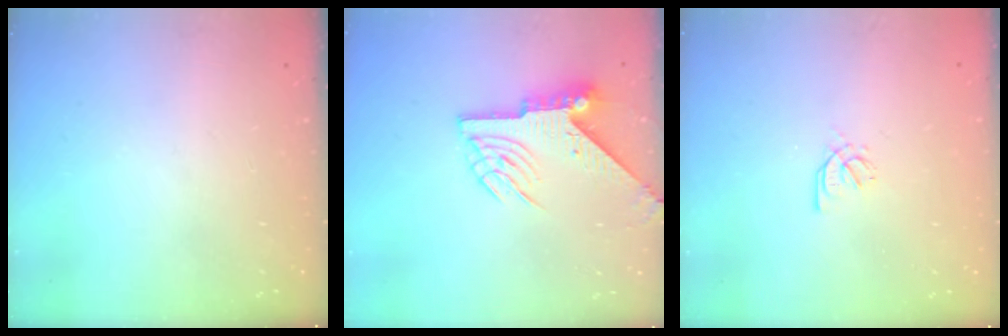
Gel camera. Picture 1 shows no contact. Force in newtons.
{"total": 7.6, "press": 7.6, "slide": 0.6}
{"total": 1.7, "press": 1.6, "slide": 0.5}